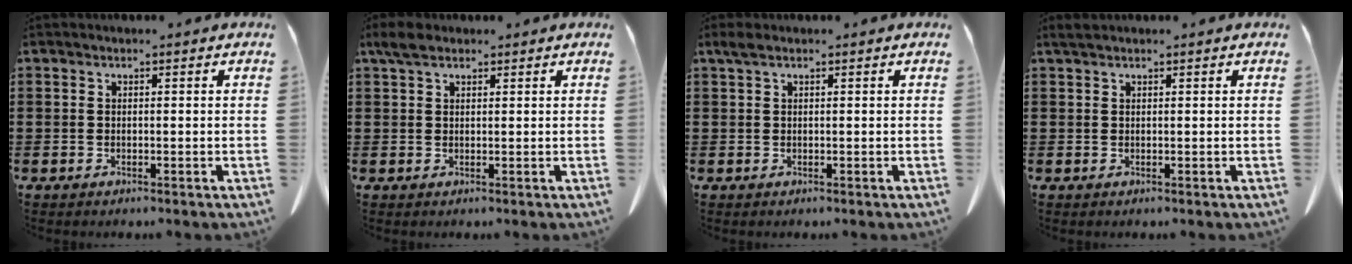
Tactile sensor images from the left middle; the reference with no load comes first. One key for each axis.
{"total": 2.8, "fx": 1.8, "fy": 1.3, "fz": 1.6, "tx": -0.038, "ty": 0.008, "tz": 0.035}
{"total": 1.2, "fx": 0.6, "fy": 0.4, "fz": 1.0, "tx": -0.021, "ty": 0.003, "tz": 0.010}
{"total": 0.8, "fx": 0.6, "fy": 0.1, "fz": 0.4, "tx": -0.011, "ty": 0.002, "tz": 0.012}